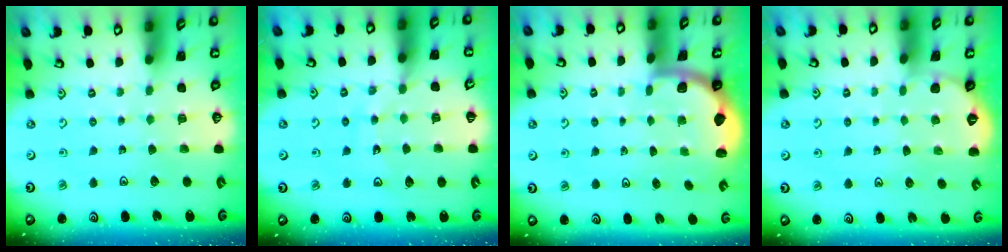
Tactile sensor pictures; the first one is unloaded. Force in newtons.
{"total": 10.3, "press": 10.2, "slide": 1.2}
{"total": 1.7, "press": 1.7, "slide": 0.3}
{"total": 0.0}